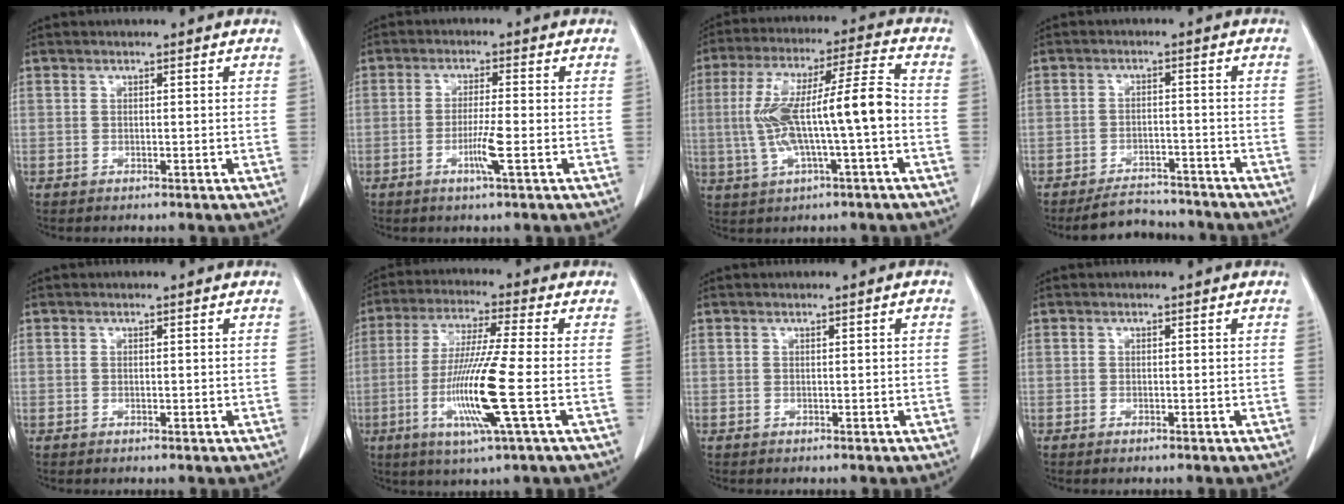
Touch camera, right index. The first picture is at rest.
{"total": 4.5, "force": [-1.6, -0.4, 4.2], "torque": [-0.080, -0.009, -0.031]}
{"total": 13.8, "force": [-1.3, 1.2, 13.7], "torque": [-0.263, 0.028, -0.020]}
{"total": 6.9, "force": [-6.6, 2.1, 0.9], "torque": [-0.009, 0.004, -0.098]}
{"total": 0.0}
{"total": 12.4, "force": [-3.2, -1.0, 12.0], "torque": [-0.241, -0.021, -0.066]}
{"total": 0.6, "force": [0.2, -0.2, 0.5], "torque": [-0.009, 0.001, 0.002]}
{"total": 0.6, "force": [-0.4, 0.1, 0.4], "torque": [-0.010, -0.001, -0.005]}